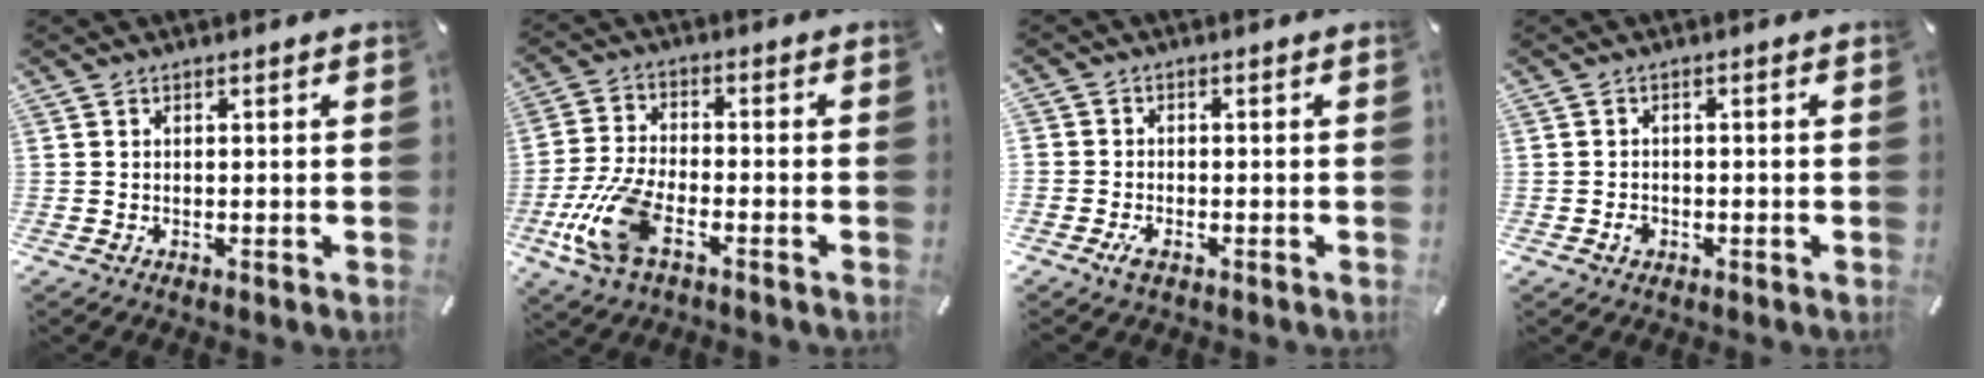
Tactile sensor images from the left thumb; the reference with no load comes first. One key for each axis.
{"total": 12.8, "fx": -5.5, "fy": 5.9, "fz": 9.9, "tx": -0.229, "ty": 0.000, "tz": -0.103}
{"total": 4.0, "fx": -1.6, "fy": 3.5, "fz": 0.9, "tx": -0.007, "ty": 0.011, "tz": -0.030}
{"total": 1.8, "fx": -0.8, "fy": 1.4, "fz": 0.8, "tx": -0.015, "ty": 0.005, "tz": -0.018}